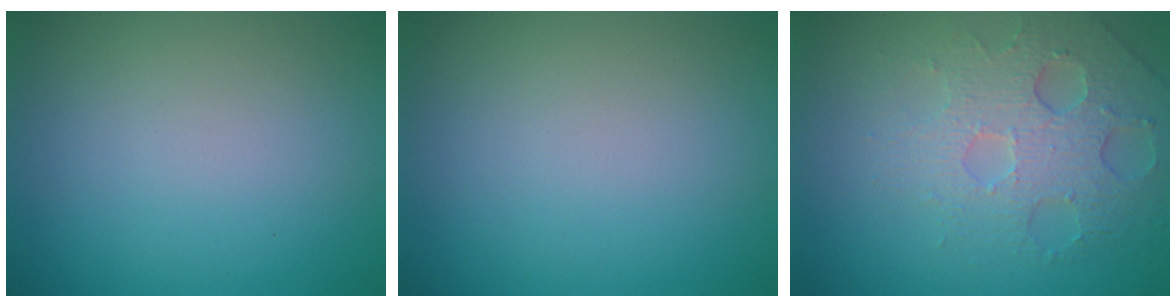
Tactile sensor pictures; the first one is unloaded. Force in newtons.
{"total": 0.0}
{"total": 5.1, "press": 4.2, "slide": 2.9}